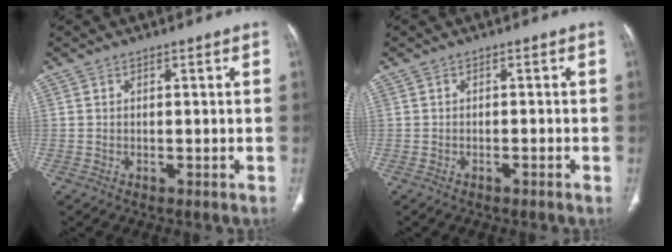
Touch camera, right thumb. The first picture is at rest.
{"total": 0.8, "force": [-0.5, -0.1, 0.6], "torque": [-0.016, 0.004, -0.007]}